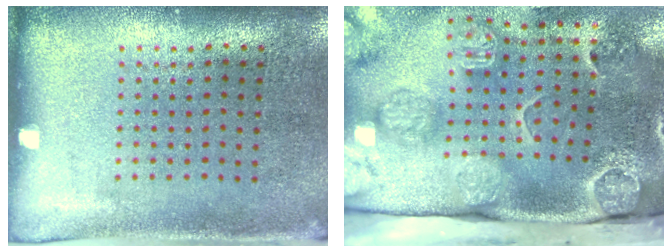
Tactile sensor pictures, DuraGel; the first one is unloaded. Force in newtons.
{"total": 4.5, "press": 3.4, "slide": 3.0}